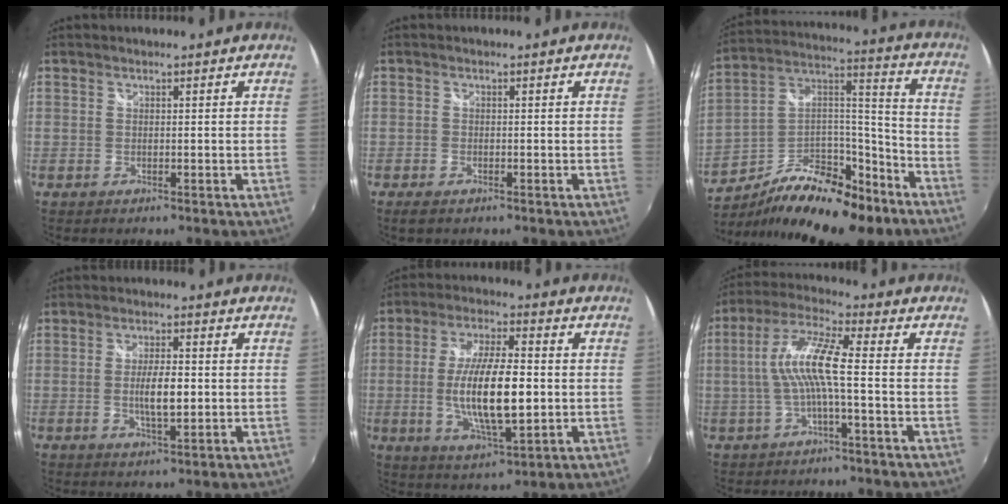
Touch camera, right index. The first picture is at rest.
{"total": 2.0, "force": [-1.3, 1.0, 1.1], "torque": [-0.023, -0.006, -0.023]}
{"total": 22.8, "force": [-14.8, 10.2, 14.1], "torque": [-0.250, 0.020, -0.235]}
{"total": 5.7, "force": [-0.5, 1.7, 5.4], "torque": [-0.102, -0.003, -0.008]}
{"total": 14.6, "force": [-1.4, 4.3, 13.9], "torque": [-0.266, -0.008, -0.019]}
{"total": 9.2, "force": [-1.3, 0.6, 9.1], "torque": [-0.190, 0.012, -0.020]}